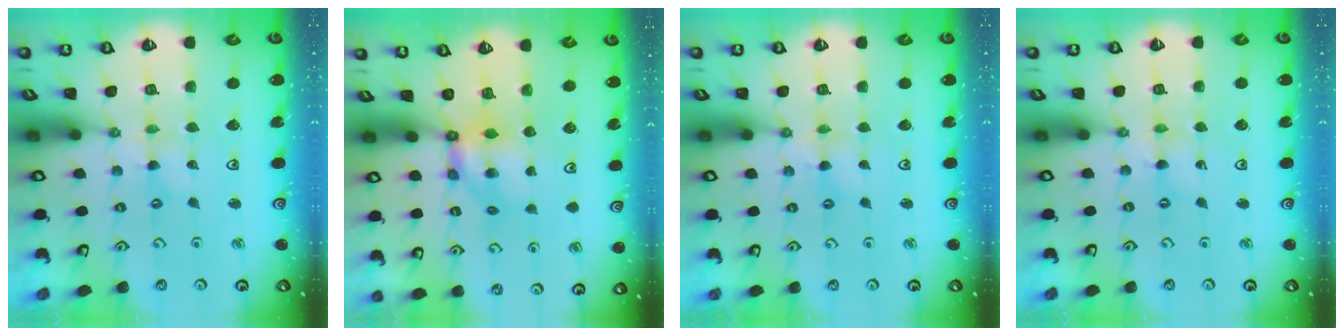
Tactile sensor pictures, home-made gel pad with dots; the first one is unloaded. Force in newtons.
{"total": 6.2, "press": 6.2, "slide": 0.5}
{"total": 1.3, "press": 1.3, "slide": 0.2}
{"total": 0.5, "press": 0.5, "slide": 0.1}